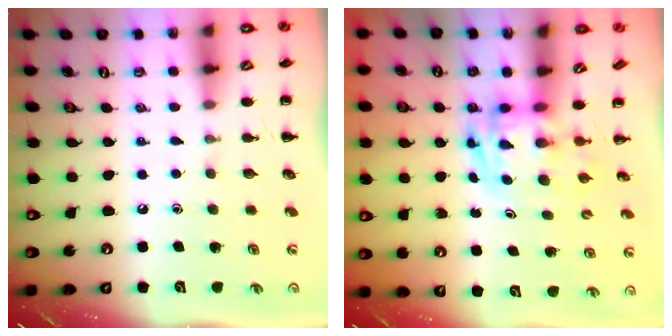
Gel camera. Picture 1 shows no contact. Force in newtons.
{"total": 2.7, "press": 2.7, "slide": 0.5}